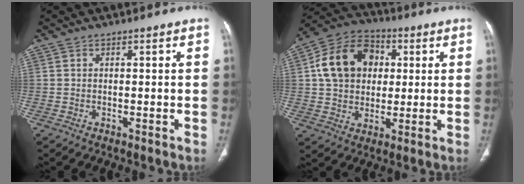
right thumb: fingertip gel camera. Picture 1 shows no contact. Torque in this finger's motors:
{"motor_torque": [0.60, 2.23, 0.60, -0.50, 0.13]}